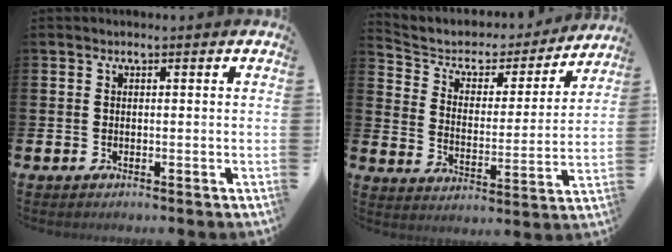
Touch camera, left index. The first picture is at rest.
{"total": 5.1, "force": [4.4, 2.4, 0.9], "torque": [-0.055, -0.033, 0.067]}